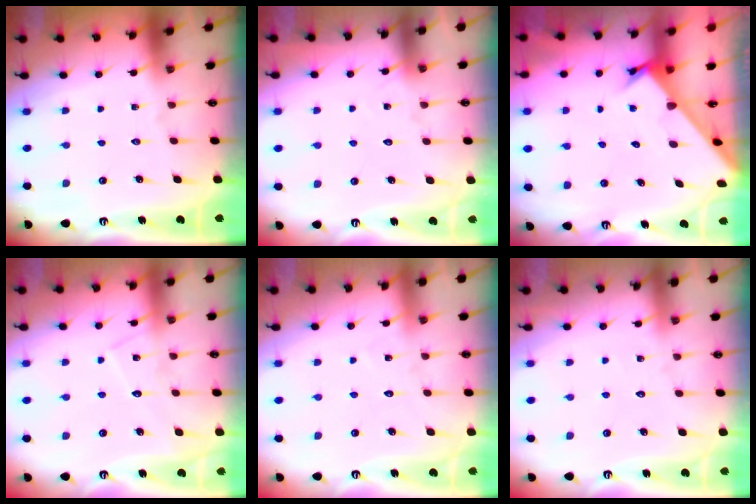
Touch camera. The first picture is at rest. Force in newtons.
{"total": 8.0, "press": 7.9, "slide": 0.5}
{"total": 2.3, "press": 2.3, "slide": 0.2}
{"total": 8.0, "press": 8.0, "slide": 0.6}
{"total": 6.2, "press": 6.2, "slide": 0.6}
{"total": 2.7, "press": 2.7, "slide": 0.2}